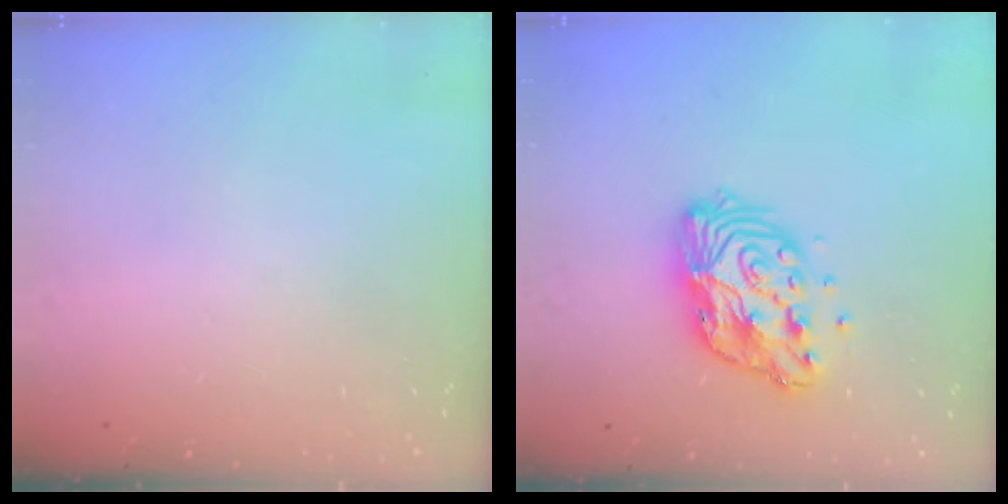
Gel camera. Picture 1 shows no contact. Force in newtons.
{"total": 12.8, "press": 12.8, "slide": 1.0}